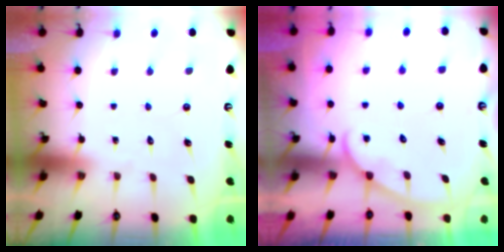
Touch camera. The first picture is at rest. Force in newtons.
{"total": 4.2, "press": 4.2, "slide": 0.3}